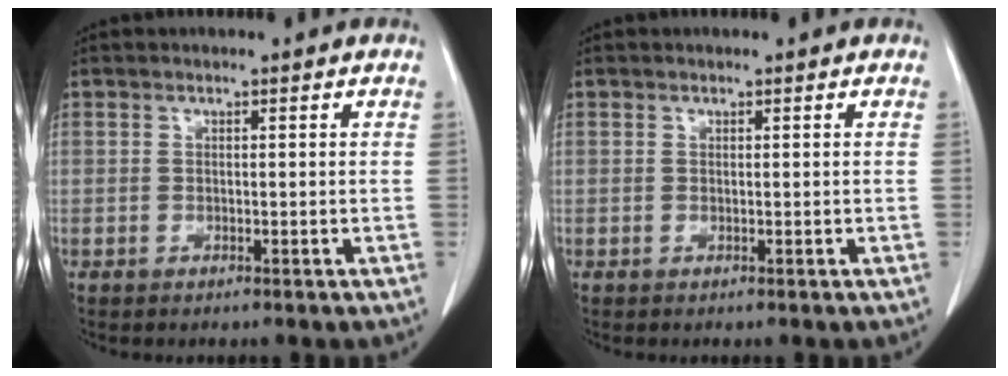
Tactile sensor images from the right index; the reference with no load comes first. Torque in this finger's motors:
{"motor_torque": [0.00, 0.00, 0.00, 0.00]}